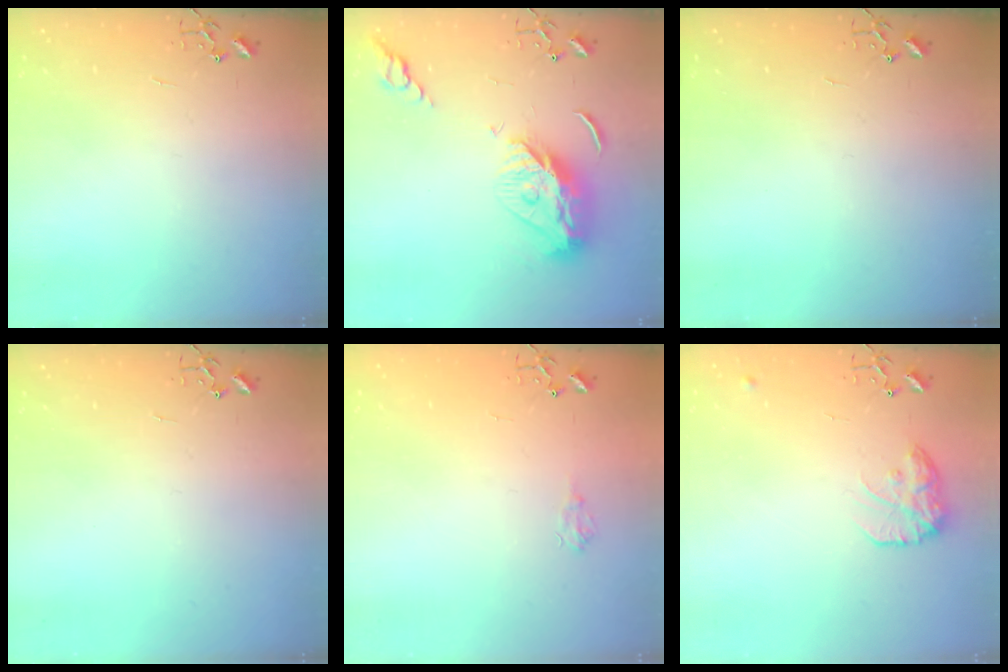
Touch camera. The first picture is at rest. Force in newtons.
{"total": 13.4, "press": 13.4, "slide": 1.2}
{"total": 0.0}
{"total": 0.0}
{"total": 6.1, "press": 6.1, "slide": 0.8}
{"total": 13.1, "press": 13.0, "slide": 0.7}